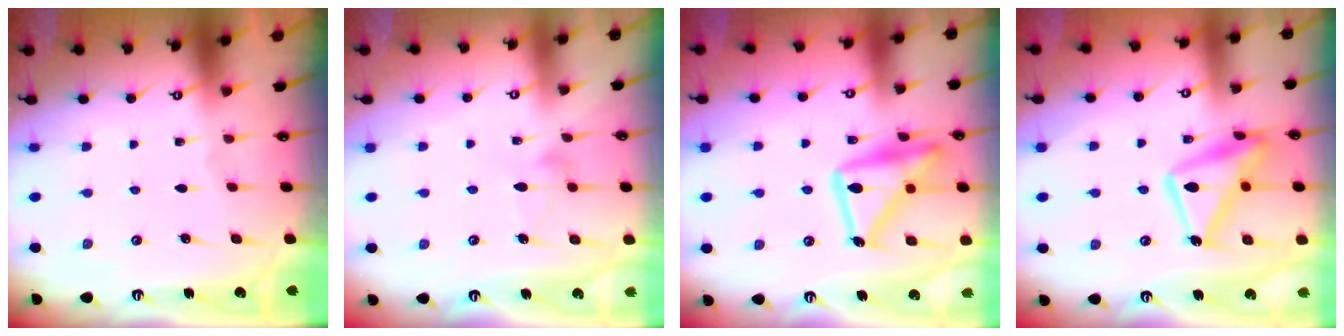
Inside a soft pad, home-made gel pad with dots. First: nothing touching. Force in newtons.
{"total": 7.1, "press": 7.1, "slide": 0.3}
{"total": 19.5, "press": 19.4, "slide": 1.5}
{"total": 15.1, "press": 15.0, "slide": 1.3}